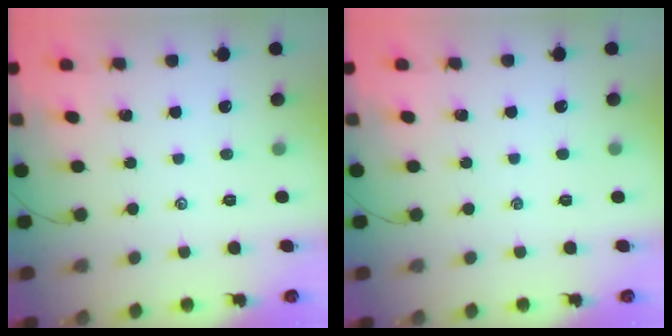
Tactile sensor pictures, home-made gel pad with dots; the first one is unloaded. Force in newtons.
{"total": 0.0}